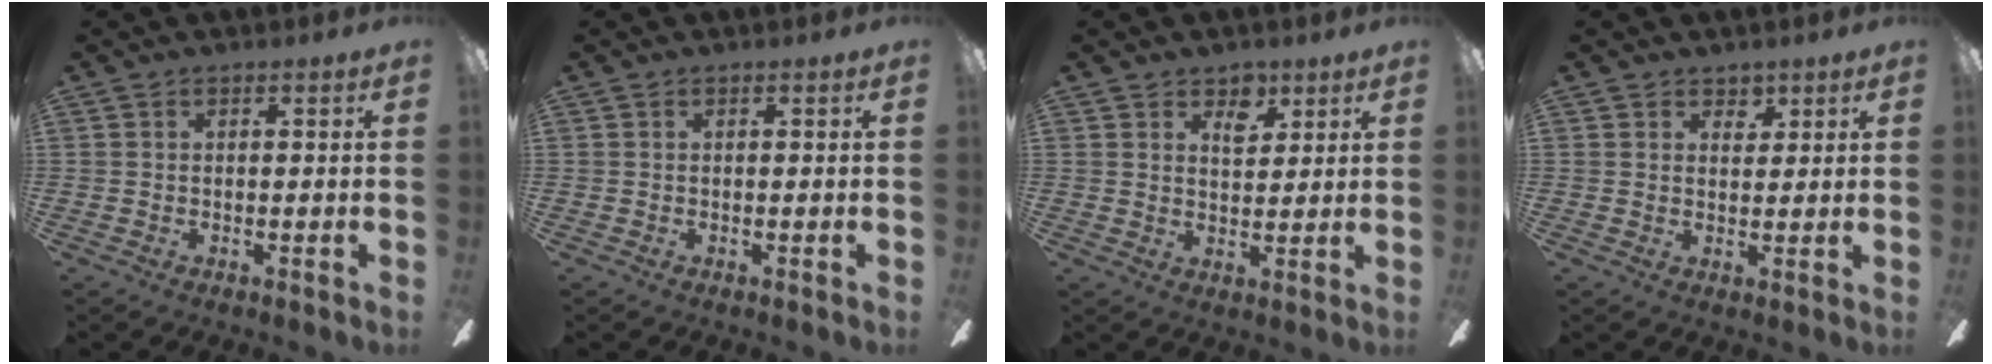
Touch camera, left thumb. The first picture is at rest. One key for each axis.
{"total": 0.0}
{"total": 5.5, "fx": 3.8, "fy": 3.2, "fz": 2.3, "tx": -0.018, "ty": -0.013, "tz": 0.064}
{"total": 3.1, "fx": 2.4, "fy": 2.0, "fz": 0.4, "tx": -0.002, "ty": -0.008, "tz": 0.042}